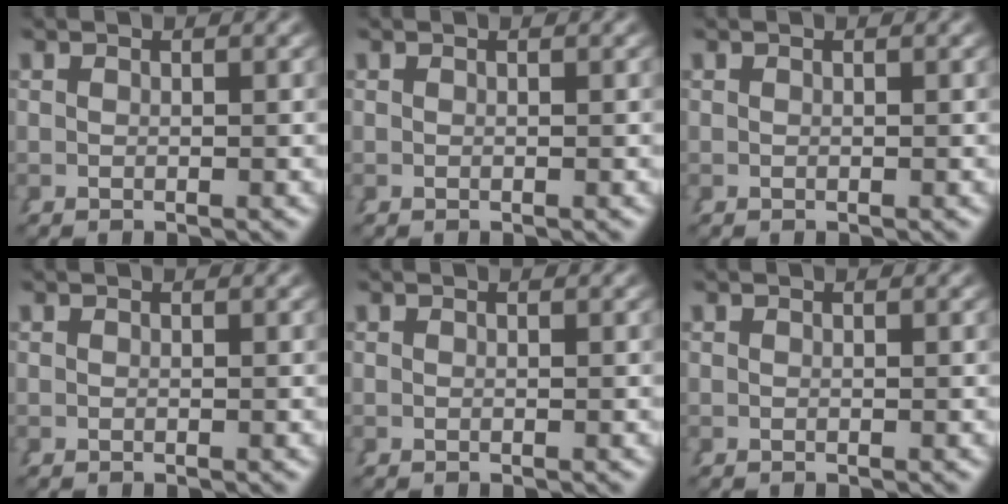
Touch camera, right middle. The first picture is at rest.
{"total": 0.0}
{"total": 0.0}
{"total": 0.0}
{"total": 0.0}
{"total": 0.0}